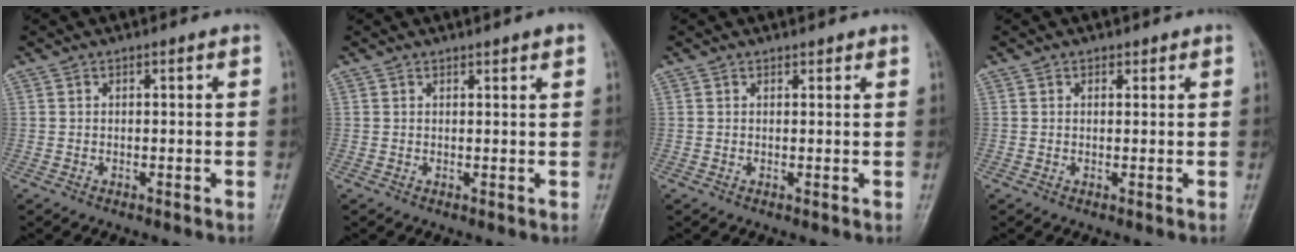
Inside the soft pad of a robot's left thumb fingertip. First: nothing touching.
{"total": 2.4, "force": [1.7, 0.4, 1.6], "torque": [-0.018, -0.002, 0.020]}
{"total": 0.8, "force": [0.7, 0.2, 0.1], "torque": [-0.002, -0.005, 0.010]}
{"total": 0.9, "force": [0.6, 0.6, 0.2], "torque": [0.005, -0.004, 0.006]}